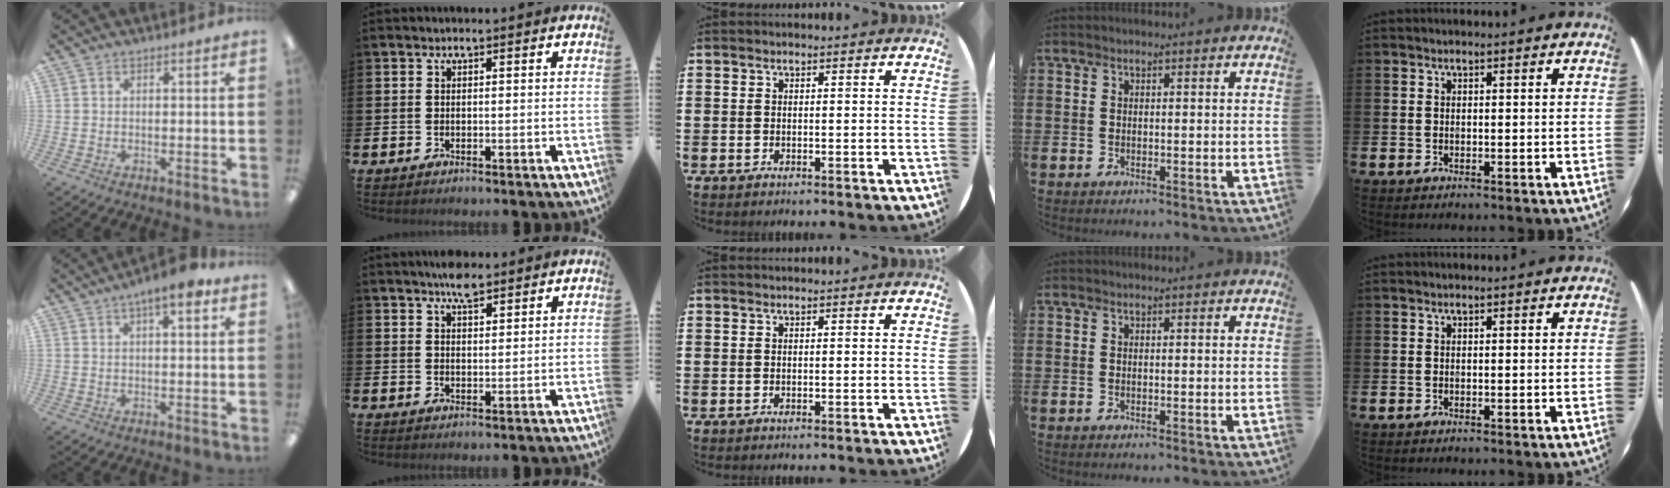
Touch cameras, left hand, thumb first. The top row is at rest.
{"thumb": {"total": 6.5, "force": [3.5, 2.1, 5.0], "torque": [-0.072, -0.011, 0.054]}, "index": {"total": 4.3, "force": [3.8, 1.3, 1.5], "torque": [-0.025, -0.014, 0.066]}}